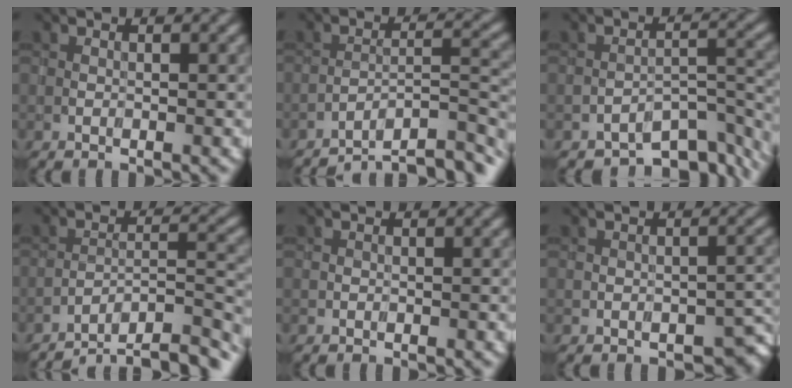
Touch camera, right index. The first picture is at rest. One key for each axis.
{"total": 8.5, "fx": -7.5, "fy": 1.5, "fz": 3.6, "tx": -0.043, "ty": 0.014, "tz": -0.115}
{"total": 6.2, "fx": -5.4, "fy": 2.0, "fz": 2.3, "tx": -0.020, "ty": 0.001, "tz": -0.082}
{"total": 10.0, "fx": -9.1, "fy": 2.0, "fz": 3.5, "tx": -0.037, "ty": 0.015, "tz": -0.125}
{"total": 0.0}
{"total": 3.0, "fx": -1.4, "fy": 2.0, "fz": 1.8, "tx": -0.015, "ty": -0.004, "tz": -0.014}